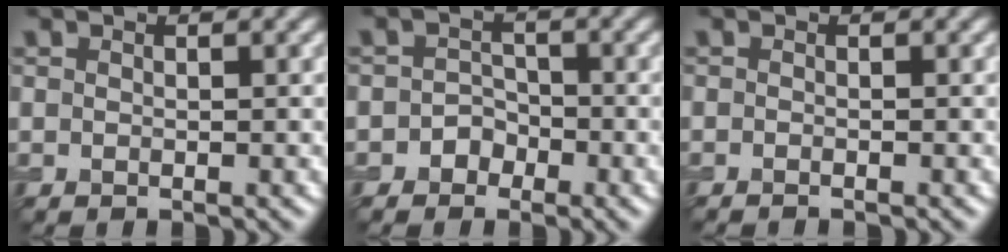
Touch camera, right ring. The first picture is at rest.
{"total": 1.8, "force": [-1.0, 1.4, 0.4], "torque": [0.003, 0.008, -0.021]}
{"total": 0.9, "force": [-0.7, 0.2, 0.5], "torque": [-0.002, -0.006, -0.015]}